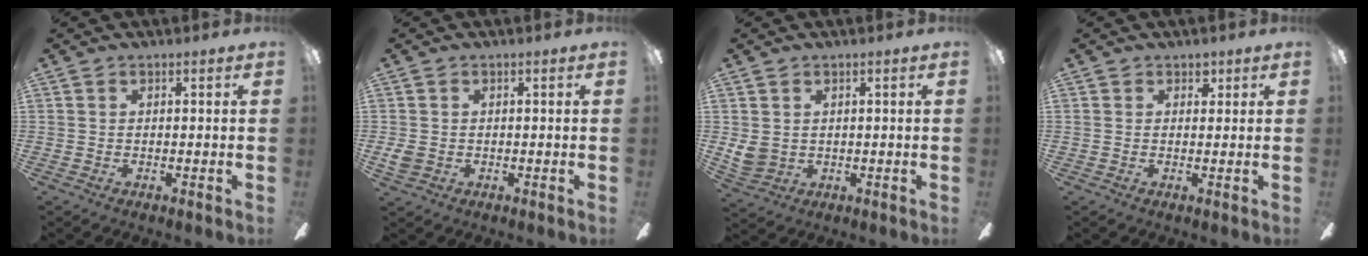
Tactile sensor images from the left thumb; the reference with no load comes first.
{"total": 2.8, "force": [-0.2, 2.0, 1.9], "torque": [-0.041, 0.004, -0.005]}
{"total": 4.5, "force": [1.6, 3.4, 2.5], "torque": [-0.063, -0.004, 0.033]}
{"total": 2.1, "force": [1.4, 1.4, 0.7], "torque": [0.000, -0.004, 0.022]}